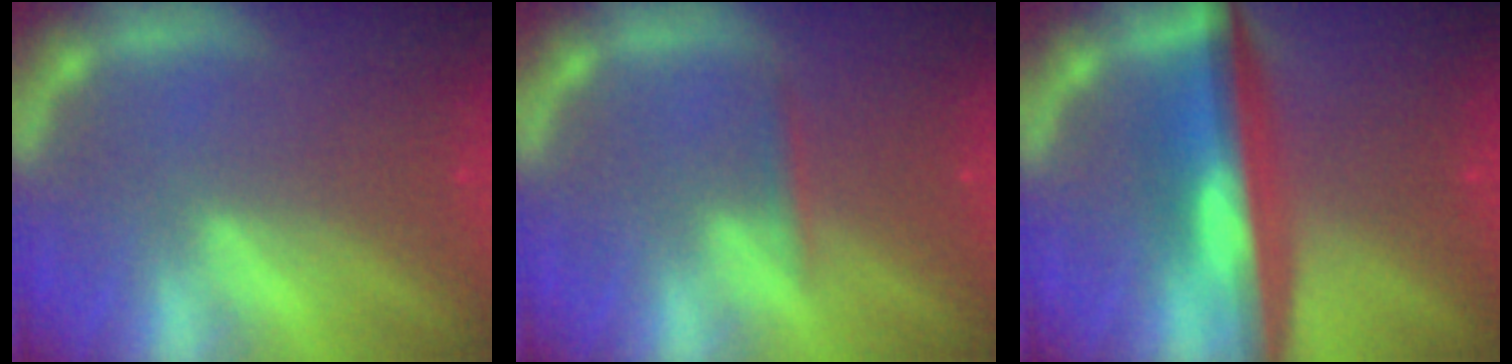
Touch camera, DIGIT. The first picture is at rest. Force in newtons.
{"total": 0.9}
{"total": 8.1}